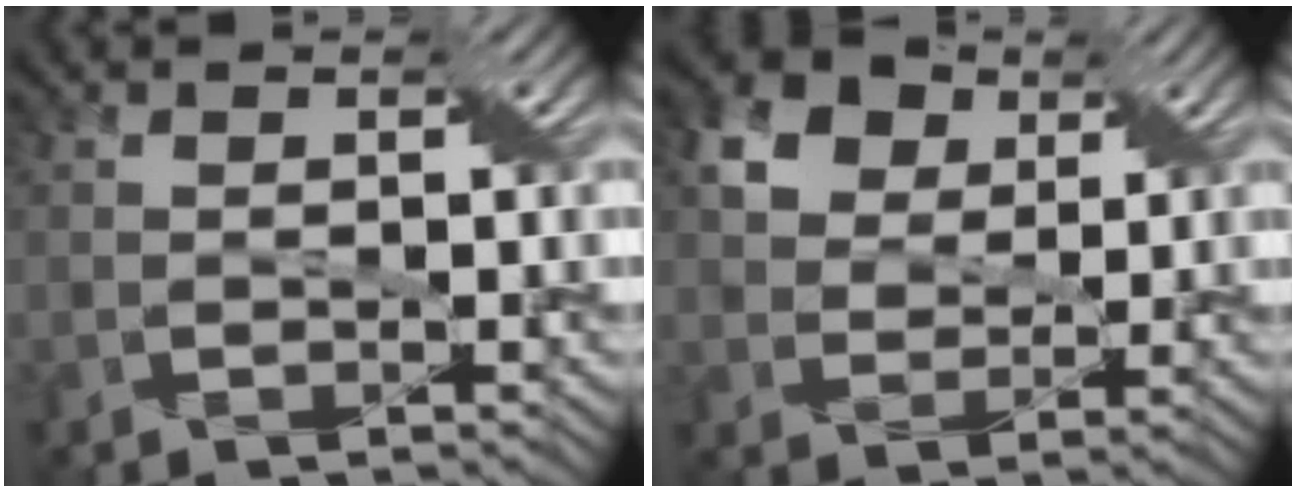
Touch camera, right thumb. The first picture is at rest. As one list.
[{"total": 7.9, "force": [4.0, 5.7, 3.6], "torque": [-0.110, 0.015, 0.068]}]